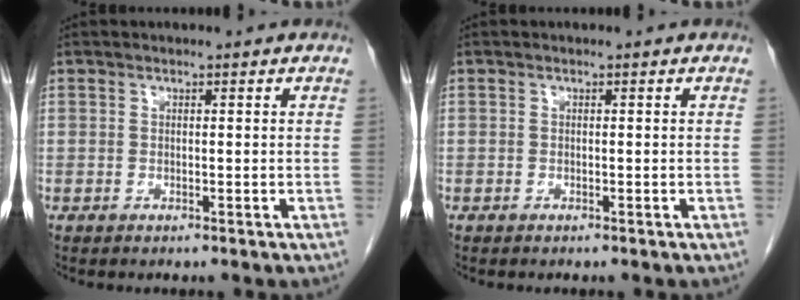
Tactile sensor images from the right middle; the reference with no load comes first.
{"total": 0.0}